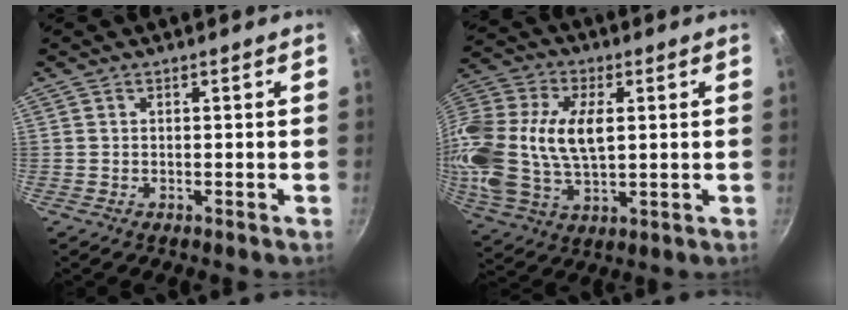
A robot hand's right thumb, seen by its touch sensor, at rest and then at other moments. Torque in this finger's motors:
{"motor_torque": [2.19, 2.21, 0.87, -0.79, 0.54]}